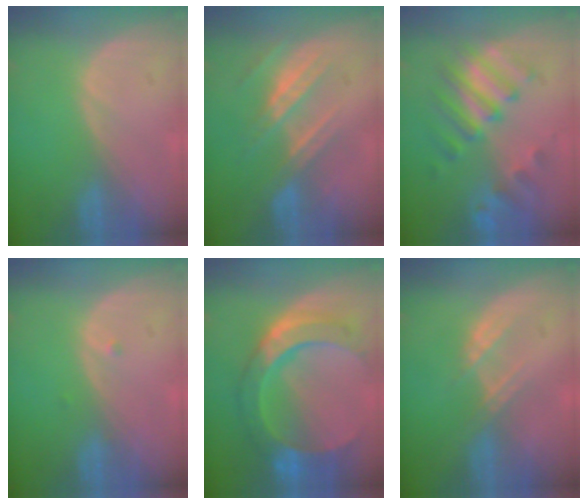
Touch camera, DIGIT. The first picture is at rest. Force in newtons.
{"total": 7.2, "press": 6.6, "slide": 2.9}
{"total": 8.5, "press": 7.9, "slide": 3.0}
{"total": 0.6, "press": 0.5, "slide": 0.3}
{"total": 10.9, "press": 10.8, "slide": 1.1}
{"total": 2.7, "press": 2.7, "slide": 0.3}